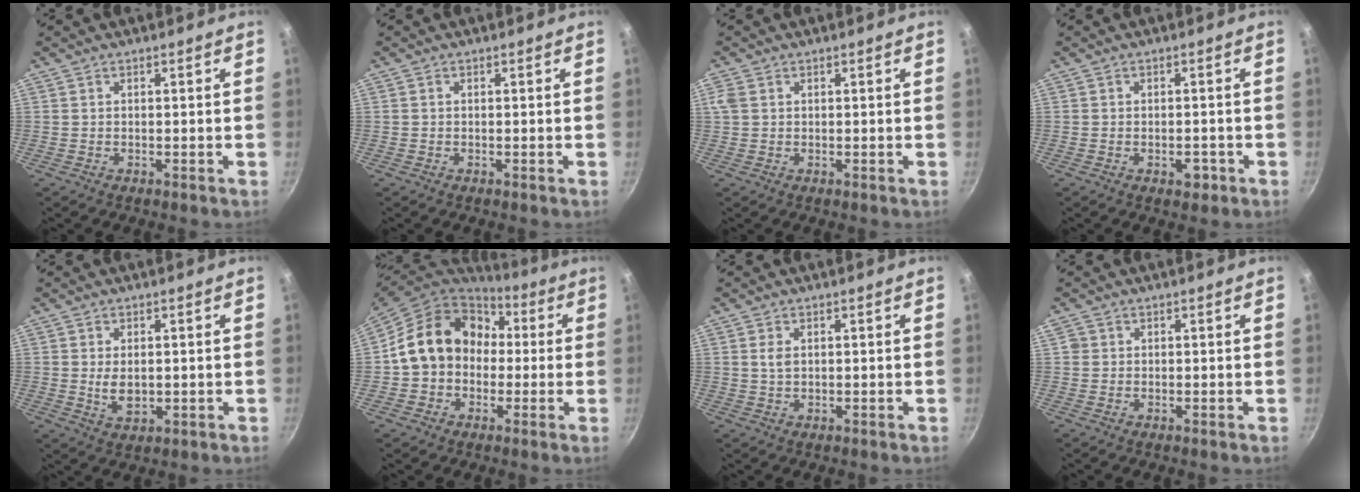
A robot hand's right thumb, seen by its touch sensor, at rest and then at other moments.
{"total": 0.0}
{"total": 2.2, "force": [0.7, 1.6, 1.4], "torque": [-0.029, 0.003, 0.015]}
{"total": 2.8, "force": [-1.3, 1.7, 1.9], "torque": [-0.014, 0.013, -0.015]}
{"total": 4.6, "force": [0.2, 2.8, 3.6], "torque": [-0.059, -0.010, 0.009]}
{"total": 16.9, "force": [1.1, 14.0, 9.4], "torque": [-0.122, 0.048, 0.007]}
{"total": 2.1, "force": [0.6, 1.3, 1.6], "torque": [-0.030, -0.003, 0.011]}
{"total": 1.2, "force": [0.3, 1.1, 0.4], "torque": [-0.005, 0.002, 0.001]}